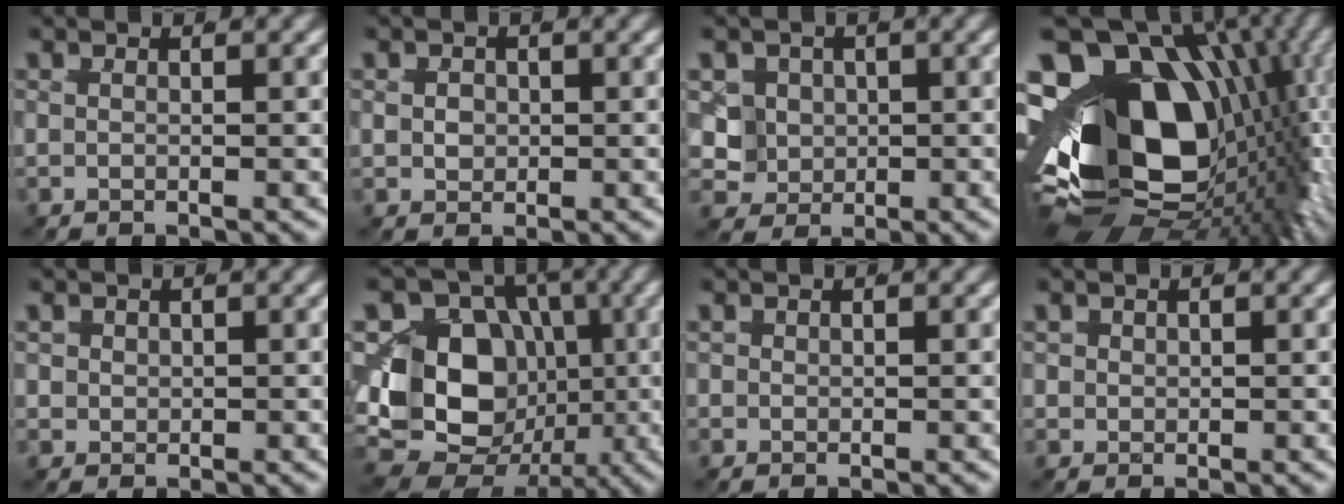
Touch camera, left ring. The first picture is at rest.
{"total": 1.8, "force": [-0.1, 1.6, 0.8], "torque": [-0.019, -0.010, 0.001]}
{"total": 9.6, "force": [-1.1, 9.0, 3.3], "torque": [-0.101, -0.045, -0.021]}
{"total": 30.3, "force": [-3.3, 19.4, 23.0], "torque": [-0.364, -0.047, -0.038]}
{"total": 2.6, "force": [0.3, 2.4, 0.8], "torque": [-0.034, -0.014, 0.006]}
{"total": 19.0, "force": [-3.1, 15.8, 10.1], "torque": [-0.204, -0.077, -0.051]}
{"total": 1.0, "force": [0.1, 1.0, 0.1], "torque": [-0.013, -0.005, 0.000]}
{"total": 2.1, "force": [0.2, 2.0, 0.6], "torque": [-0.027, -0.012, 0.005]}